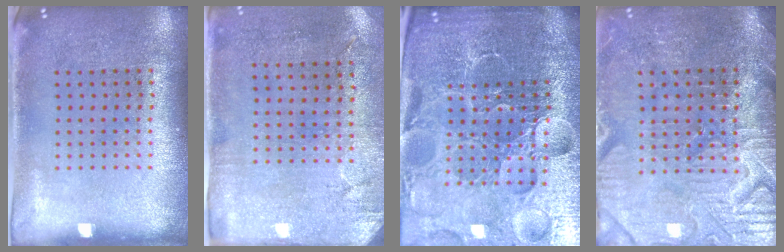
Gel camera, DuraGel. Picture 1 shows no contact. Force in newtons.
{"total": 2.9, "press": 2.3, "slide": 1.7}
{"total": 6.8, "press": 6.0, "slide": 3.2}
{"total": 3.9, "press": 3.8, "slide": 1.0}